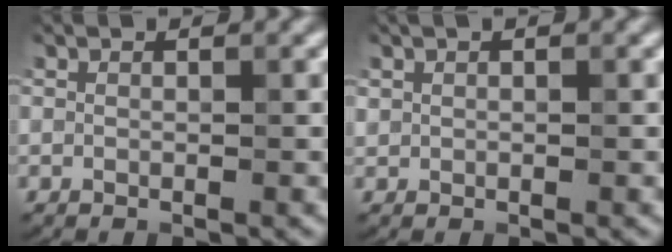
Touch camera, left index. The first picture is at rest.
{"total": 0.6, "force": [0.4, 0.4, 0.3], "torque": [-0.005, 0.001, 0.007]}